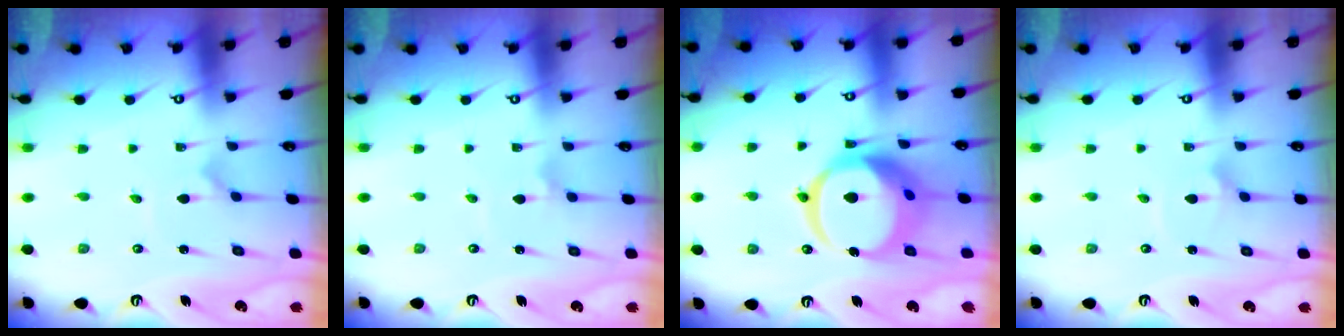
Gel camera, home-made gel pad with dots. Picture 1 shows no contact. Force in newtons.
{"total": 2.4, "press": 2.4, "slide": 0.5}
{"total": 17.9, "press": 17.8, "slide": 2.1}
{"total": 2.5, "press": 2.5, "slide": 0.1}